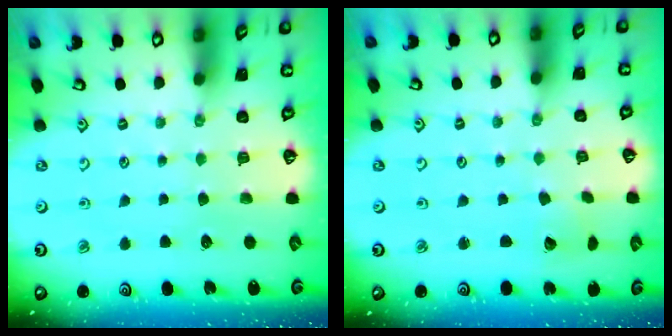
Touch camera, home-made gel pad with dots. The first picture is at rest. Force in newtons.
{"total": 2.9, "press": 2.9, "slide": 0.2}